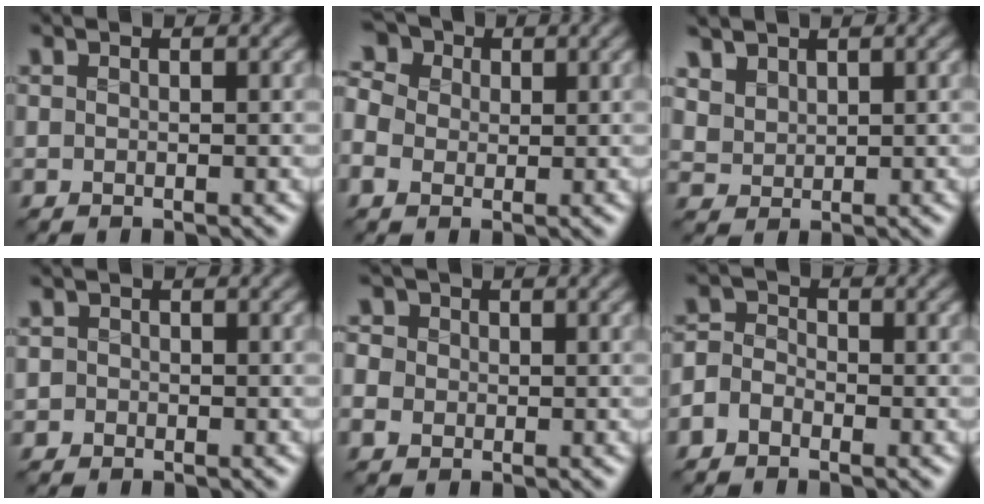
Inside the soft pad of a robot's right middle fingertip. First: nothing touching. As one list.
[{"total": 6.0, "force": [1.0, 5.0, 3.3], "torque": [-0.090, 0.027, 0.007]}, {"total": 3.9, "force": [2.8, 2.4, 1.3], "torque": [-0.054, 0.002, 0.070]}, {"total": 0.7, "force": [-0.2, 0.6, 0.0], "torque": [0.005, -0.004, -0.005]}, {"total": 3.3, "force": [0.2, 3.0, 1.3], "torque": [-0.028, 0.017, -0.008]}, {"total": 2.2, "force": [-1.2, 1.6, 1.0], "torque": [-0.014, 0.003, -0.033]}]